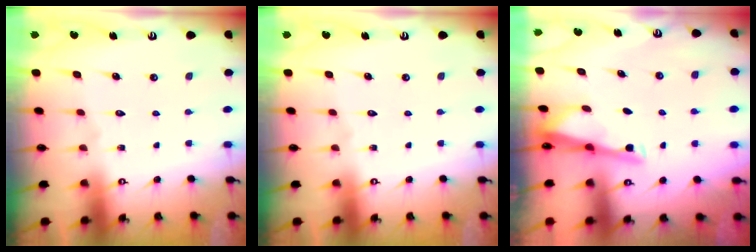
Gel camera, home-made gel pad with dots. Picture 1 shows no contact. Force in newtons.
{"total": 0.0}
{"total": 3.2, "press": 3.2, "slide": 0.1}